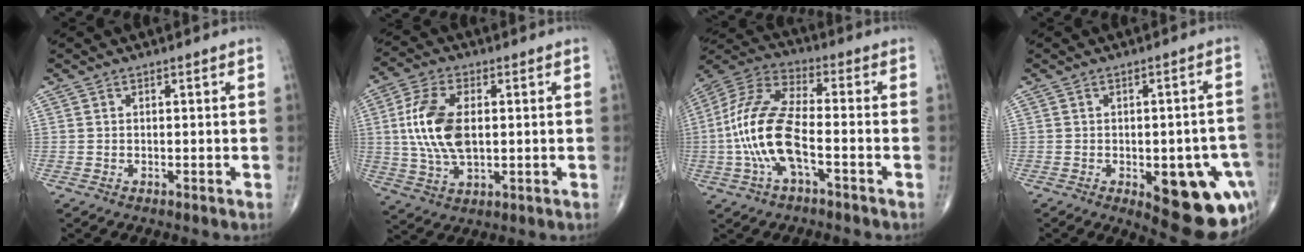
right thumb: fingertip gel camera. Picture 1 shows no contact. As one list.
[{"total": 12.4, "force": [1.2, 6.6, 10.5], "torque": [-0.215, 0.001, 0.024]}, {"total": 15.3, "force": [-3.5, 6.0, 13.6], "torque": [-0.299, 0.037, -0.071]}, {"total": 17.9, "force": [-6.3, 7.9, 14.8], "torque": [-0.121, 0.016, -0.059]}]